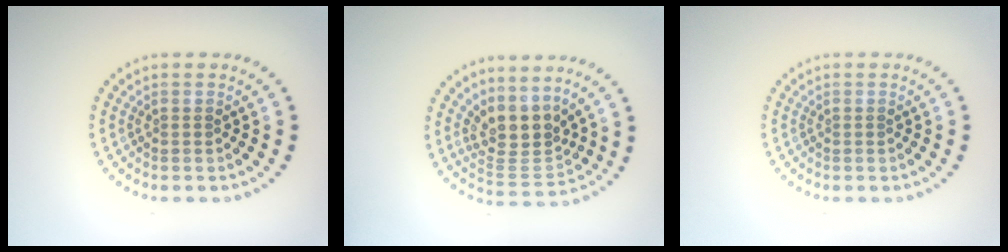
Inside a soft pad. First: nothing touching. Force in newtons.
{"total": 3.8, "press": 3.0, "slide": 2.4}
{"total": 0.0}